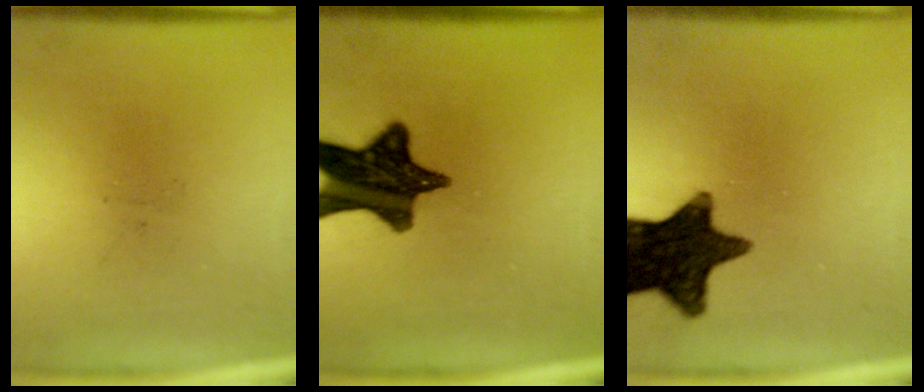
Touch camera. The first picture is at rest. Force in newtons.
{"total": 13.5}
{"total": 15.3}